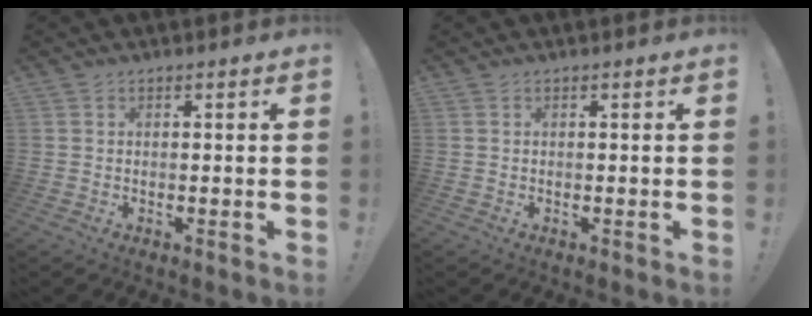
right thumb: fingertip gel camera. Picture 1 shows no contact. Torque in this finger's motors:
{"motor_torque": [0.00, 0.00, 0.00, 0.02, 0.00]}